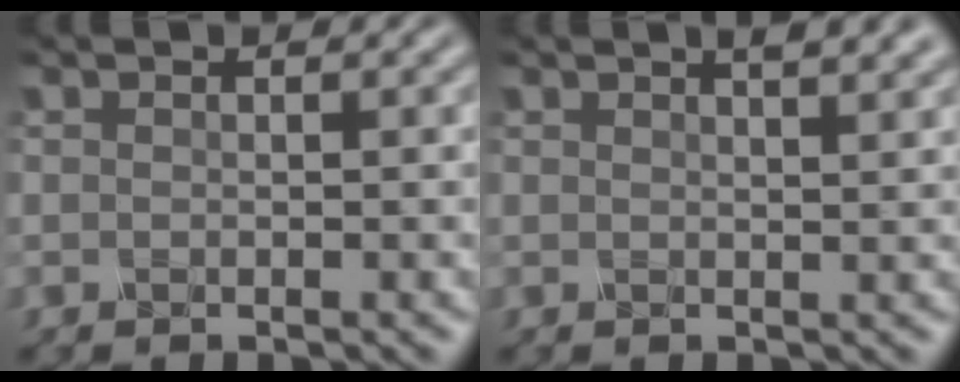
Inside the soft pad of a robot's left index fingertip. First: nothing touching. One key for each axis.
{"total": 3.8, "fx": 2.4, "fy": 1.5, "fz": 2.5, "tx": -0.008, "ty": 0.019, "tz": 0.004}